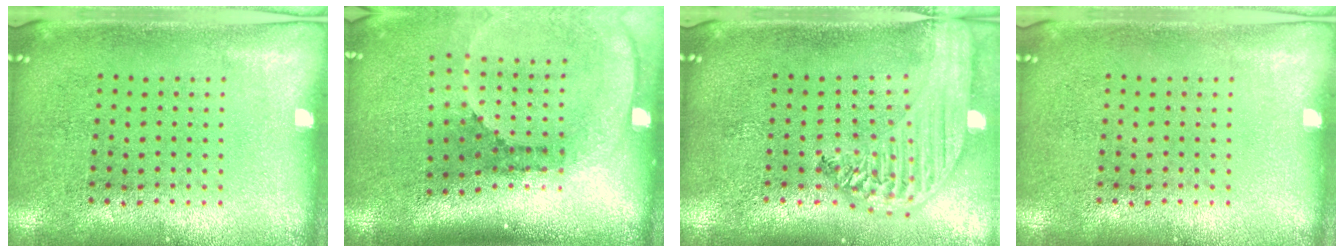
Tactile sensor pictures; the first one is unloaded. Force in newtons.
{"total": 2.7, "press": 1.8, "slide": 2.0}
{"total": 2.9, "press": 2.3, "slide": 1.8}
{"total": 0.0}